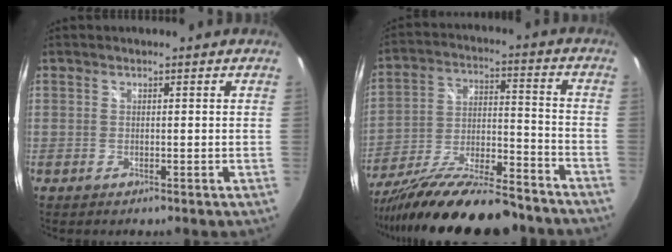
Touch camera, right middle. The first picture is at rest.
{"total": 23.8, "force": [-19.2, 4.9, 13.1], "torque": [-0.238, -0.038, -0.299]}